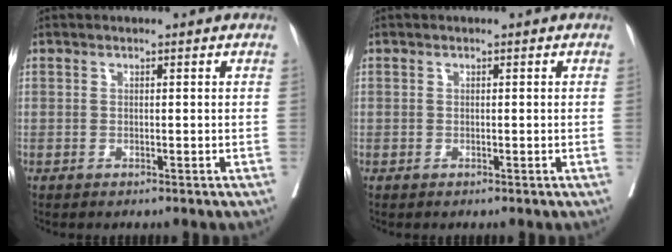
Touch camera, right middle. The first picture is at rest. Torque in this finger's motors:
{"motor_torque": [0.36, -0.35, -0.02, -0.21]}